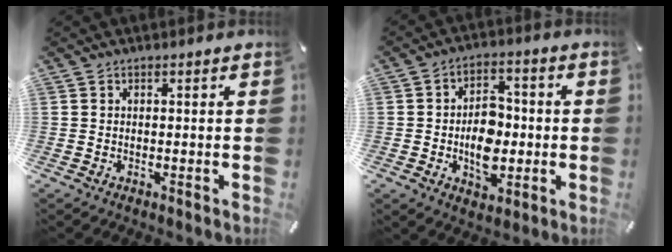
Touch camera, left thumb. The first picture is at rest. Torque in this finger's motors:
{"motor_torque": [-0.44, 1.14, 0.57, -0.30, 0.26]}